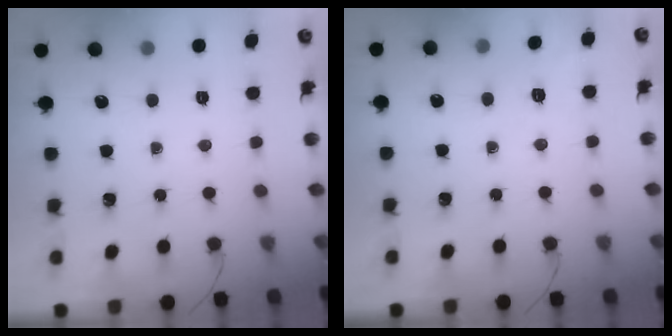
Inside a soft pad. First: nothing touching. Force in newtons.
{"total": 2.3, "press": 0.6, "slide": 2.2}